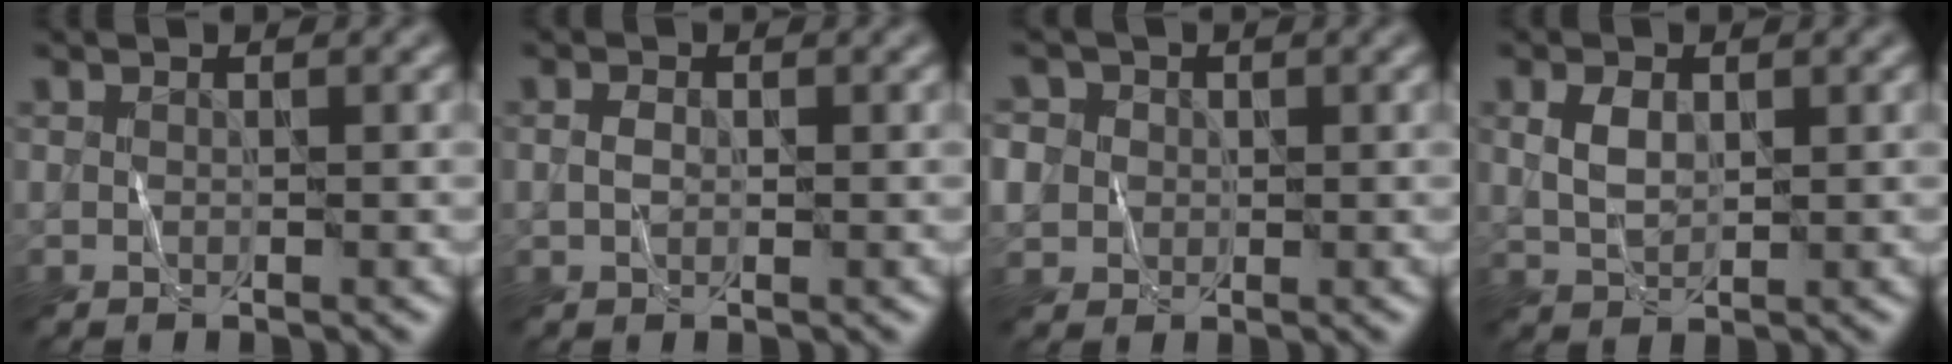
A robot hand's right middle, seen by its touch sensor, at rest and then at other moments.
{"total": 0.8, "force": [0.1, 0.6, 0.5], "torque": [-0.012, 0.003, -0.002]}
{"total": 5.6, "force": [0.9, 5.2, 1.9], "torque": [-0.052, 0.032, -0.007]}
{"total": 2.2, "force": [0.8, 1.4, 1.4], "torque": [-0.032, 0.000, 0.019]}